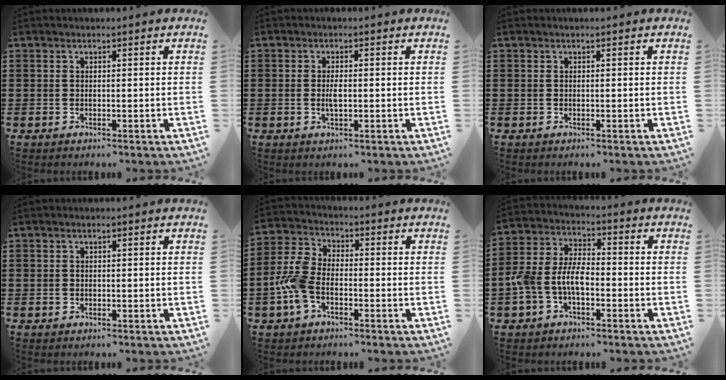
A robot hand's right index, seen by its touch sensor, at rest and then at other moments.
{"total": 2.3, "force": [-0.2, 0.8, 2.2], "torque": [-0.048, -0.004, -0.006]}
{"total": 0.0}
{"total": 0.0}
{"total": 6.7, "force": [-2.3, 3.7, 5.1], "torque": [-0.137, -0.003, -0.052]}
{"total": 6.9, "force": [-2.2, 3.9, 5.3], "torque": [-0.135, -0.001, -0.049]}